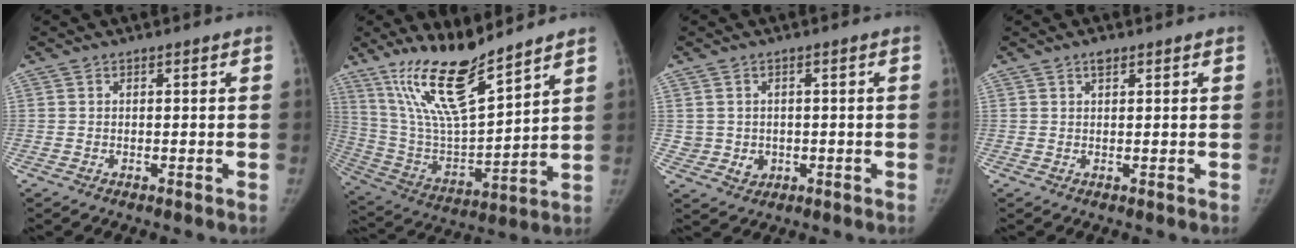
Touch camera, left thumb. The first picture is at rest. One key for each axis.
{"total": 17.7, "fx": 13.1, "fy": 3.9, "fz": 11.2, "tx": -0.186, "ty": -0.077, "tz": 0.259}
{"total": 3.8, "fx": -0.1, "fy": 3.7, "fz": 1.1, "tx": -0.005, "ty": 0.002, "tz": 0.009}
{"total": 1.5, "fx": 1.0, "fy": 0.7, "fz": 0.9, "tx": -0.010, "ty": -0.003, "tz": 0.014}